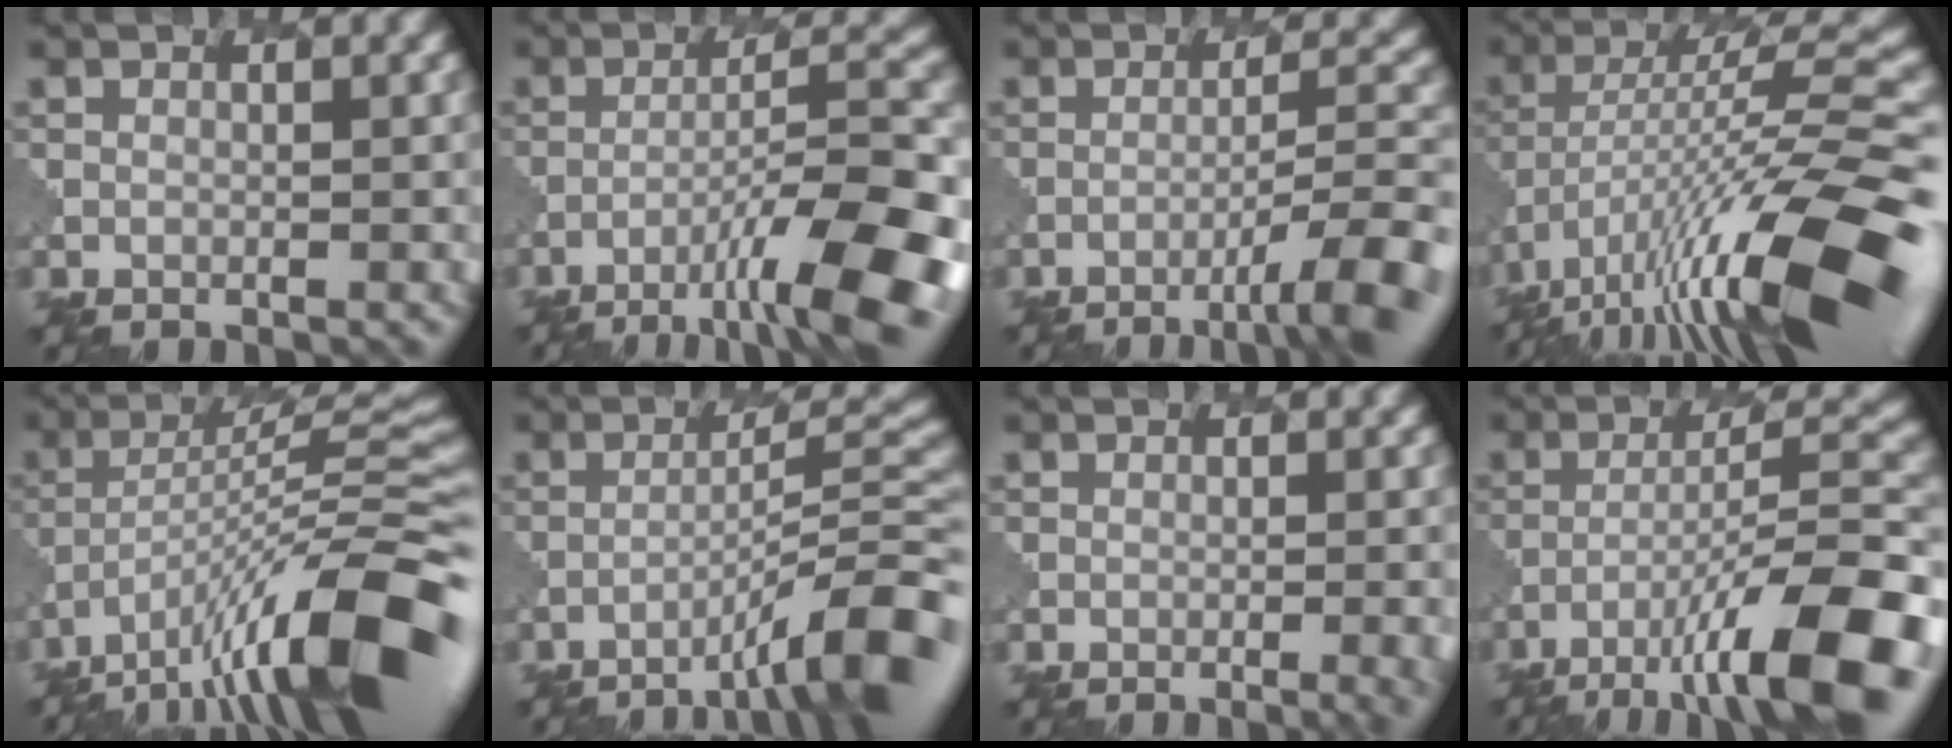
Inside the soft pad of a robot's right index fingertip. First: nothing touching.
{"total": 10.6, "force": [-6.7, 1.8, 8.1], "torque": [-0.127, 0.015, -0.110]}
{"total": 7.5, "force": [-4.8, 1.3, 5.5], "torque": [-0.072, 0.012, -0.069]}
{"total": 14.0, "force": [-6.4, 3.7, 11.8], "torque": [-0.211, 0.016, -0.108]}
{"total": 13.0, "force": [-7.8, 3.3, 9.9], "torque": [-0.166, 0.011, -0.134]}
{"total": 8.0, "force": [-5.1, 0.8, 6.1], "torque": [-0.086, 0.021, -0.086]}
{"total": 3.2, "force": [-1.1, 1.3, 2.7], "torque": [-0.011, 0.009, -0.011]}
{"total": 12.3, "force": [-7.5, 2.8, 9.3], "torque": [-0.153, 0.007, -0.125]}